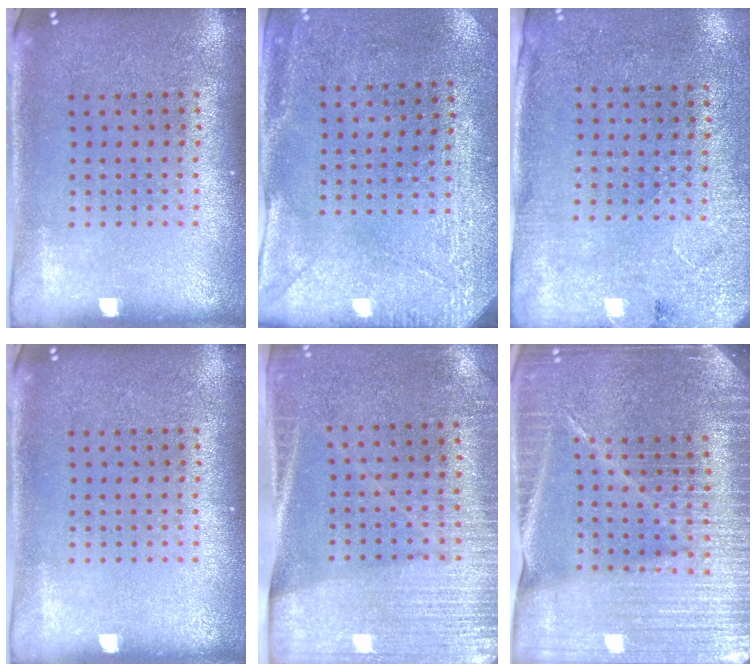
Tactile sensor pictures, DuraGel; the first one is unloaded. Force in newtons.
{"total": 3.0, "press": 2.3, "slide": 1.8}
{"total": 2.7, "press": 2.2, "slide": 1.5}
{"total": 0.0}
{"total": 2.8, "press": 2.5, "slide": 1.3}
{"total": 4.9, "press": 4.5, "slide": 2.1}